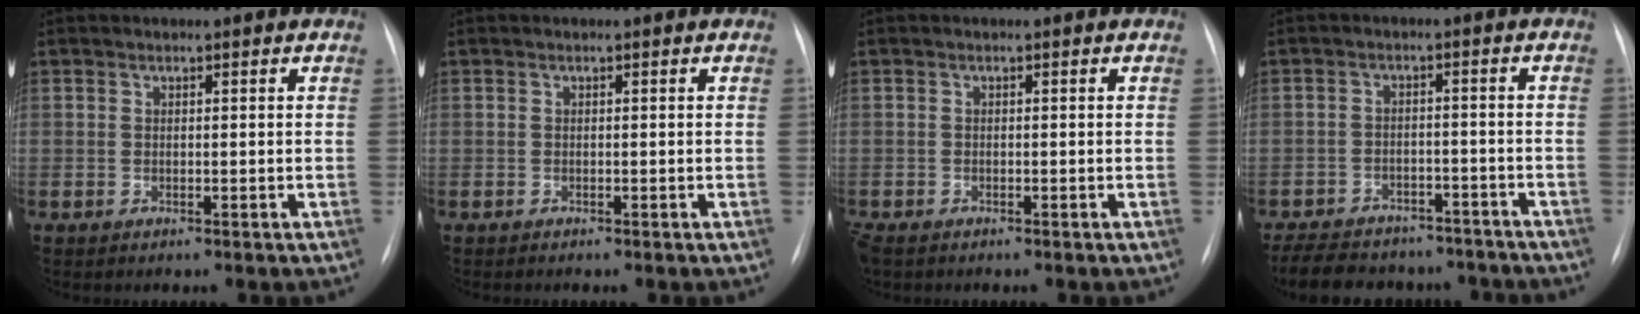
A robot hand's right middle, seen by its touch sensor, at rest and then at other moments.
{"total": 0.0}
{"total": 2.3, "force": [-1.8, 1.1, 1.1], "torque": [-0.024, -0.005, -0.027]}
{"total": 16.5, "force": [-14.2, 6.6, 5.3], "torque": [-0.125, 0.003, -0.187]}